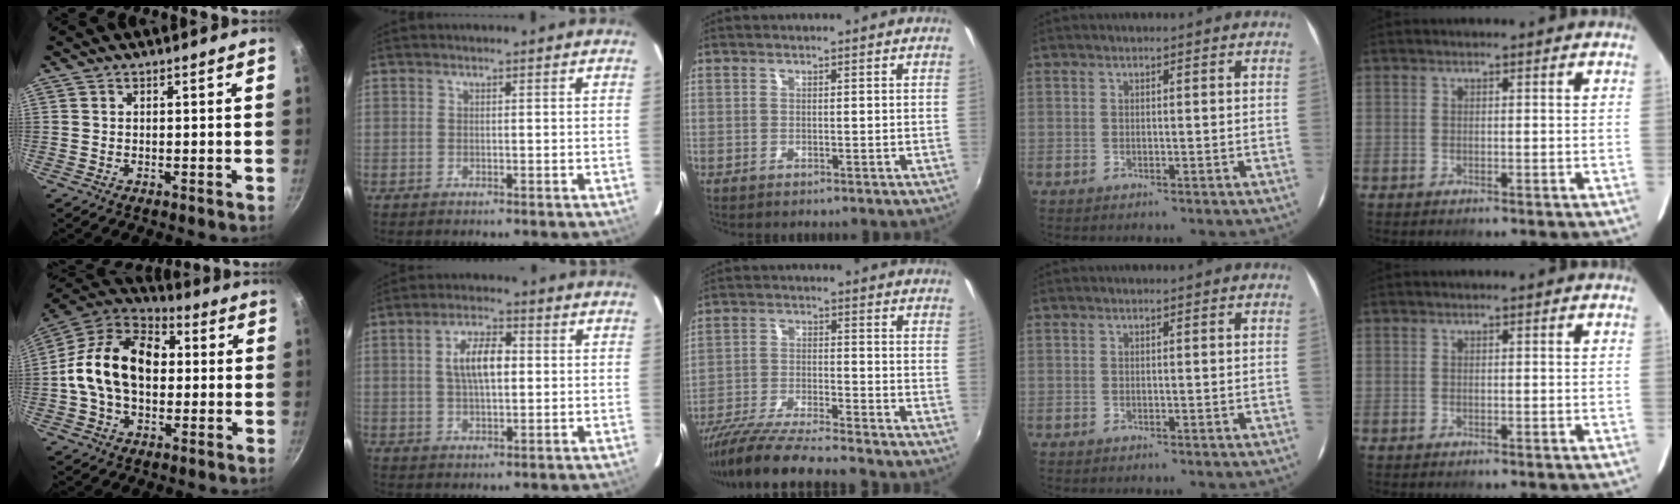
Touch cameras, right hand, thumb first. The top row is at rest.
{"thumb": {"total": 19.0, "force": [0.8, 13.0, 13.8], "torque": [-0.211, 0.034, -0.004]}, "index": {"total": 7.4, "force": [1.1, 3.2, 6.6], "torque": [-0.122, 0.013, 0.022]}, "middle": {"total": 14.5, "force": [-12.9, 0.4, 6.7], "torque": [-0.146, -0.032, -0.230]}}